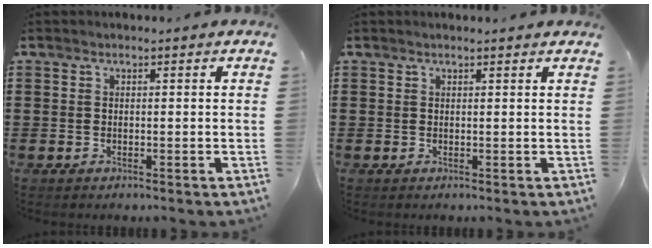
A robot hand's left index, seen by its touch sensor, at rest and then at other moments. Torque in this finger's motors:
{"motor_torque": [-1.12, 1.02, 0.00, 0.01]}